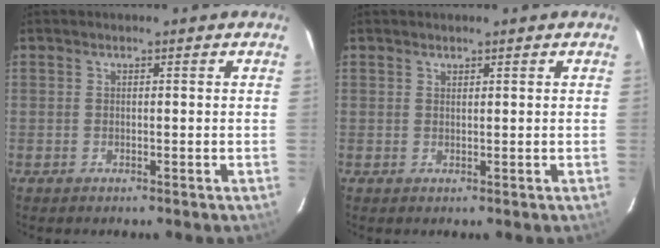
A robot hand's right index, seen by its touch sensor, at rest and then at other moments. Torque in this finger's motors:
{"motor_torque": [-0.01, 0.02, -0.02, 0.00]}